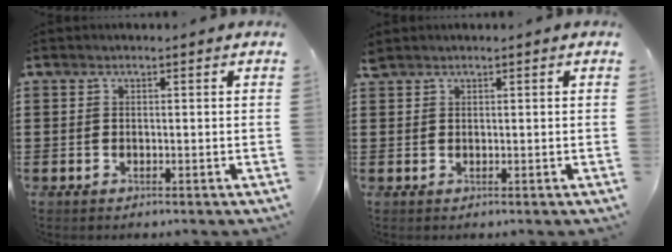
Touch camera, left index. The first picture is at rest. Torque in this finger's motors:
{"motor_torque": [-0.02, -0.02, 0.00, -0.01]}